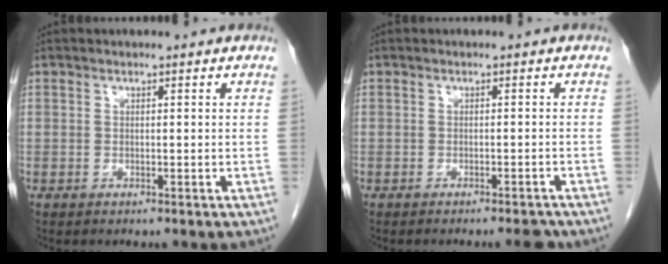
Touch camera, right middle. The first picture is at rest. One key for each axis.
{"total": 2.3, "fx": -2.1, "fy": -0.1, "fz": 0.8, "tx": -0.003, "ty": -0.004, "tz": -0.027}